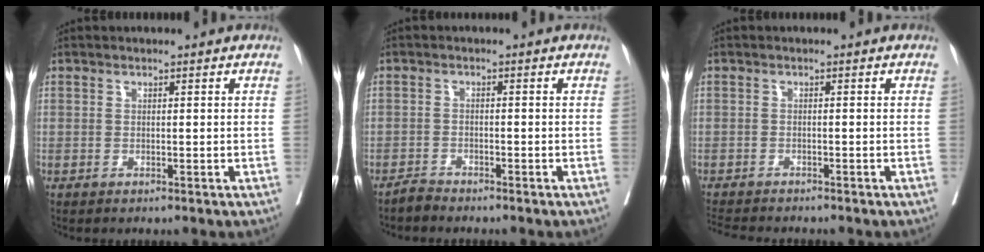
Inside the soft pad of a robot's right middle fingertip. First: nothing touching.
{"total": 1.4, "force": [-1.4, 0.0, -0.1], "torque": [0.004, -0.004, -0.026]}
{"total": 5.5, "force": [-5.1, 0.6, 1.8], "torque": [-0.027, -0.011, -0.082]}